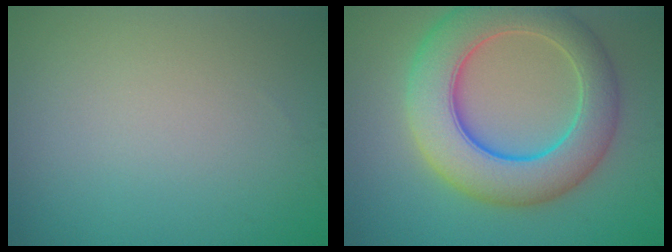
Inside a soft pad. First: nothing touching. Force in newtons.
{"total": 9.5, "press": 9.5, "slide": 0.3}